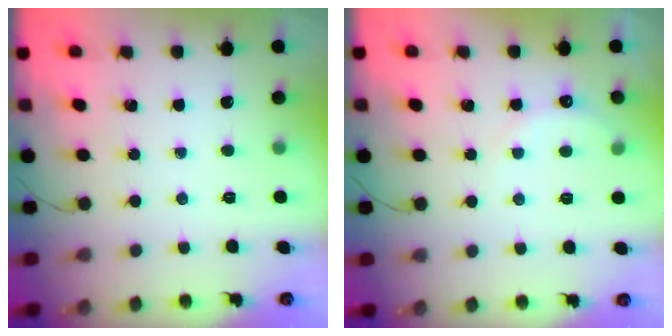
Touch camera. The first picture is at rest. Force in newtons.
{"total": 6.8, "press": 6.8, "slide": 1.1}